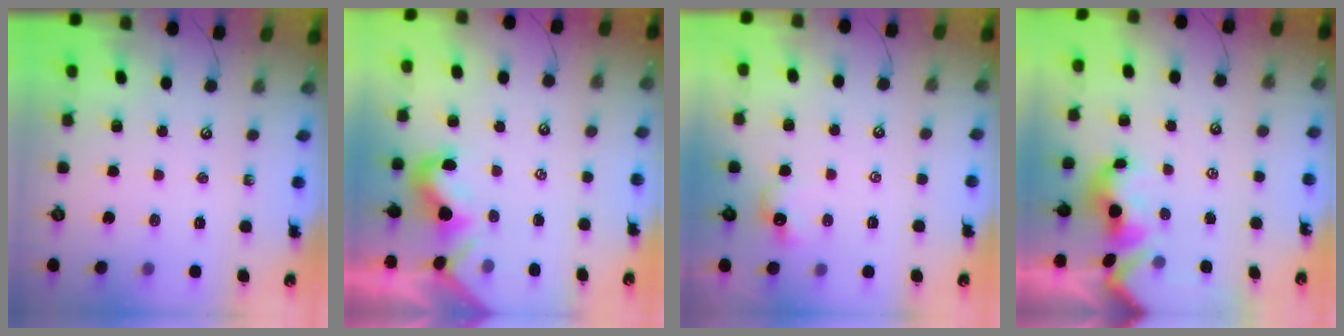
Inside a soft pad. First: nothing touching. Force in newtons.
{"total": 0.6, "press": 0.1, "slide": 0.6}
{"total": 0.6, "press": 0.3, "slide": 0.5}
{"total": 2.0, "press": 1.9, "slide": 0.7}